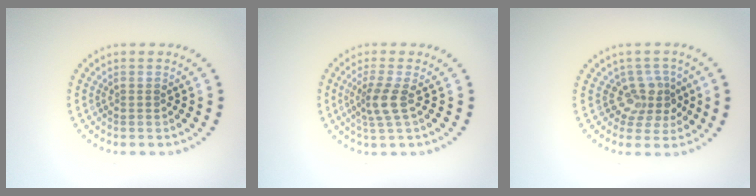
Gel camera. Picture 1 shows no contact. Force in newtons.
{"total": 2.4, "press": 1.8, "slide": 1.6}
{"total": 3.0, "press": 2.2, "slide": 2.1}